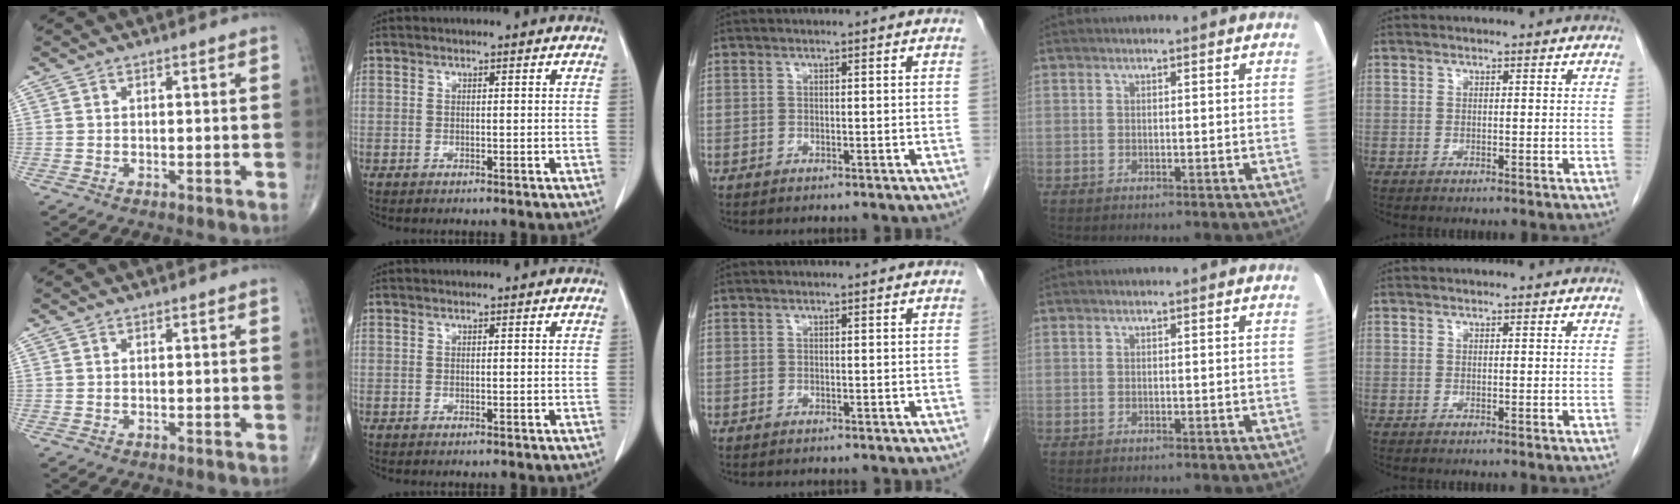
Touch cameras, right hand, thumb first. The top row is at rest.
{}